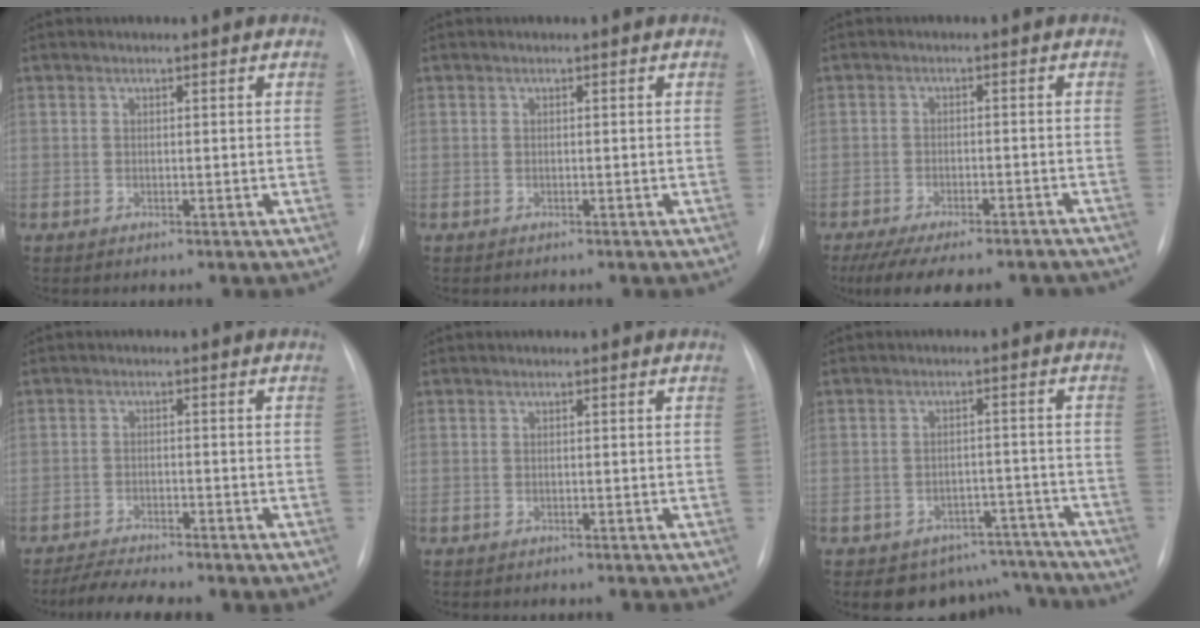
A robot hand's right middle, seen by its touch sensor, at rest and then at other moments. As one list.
[{"total": 0.0}, {"total": 16.1, "force": [-13.6, 4.6, 7.3], "torque": [-0.134, -0.007, -0.179]}, {"total": 4.4, "force": [-3.9, 0.5, 2.0], "torque": [-0.040, -0.008, -0.064]}, {"total": 0.0}, {"total": 9.1, "force": [-7.6, 4.9, 0.0], "torque": [0.025, 0.041, -0.088]}]